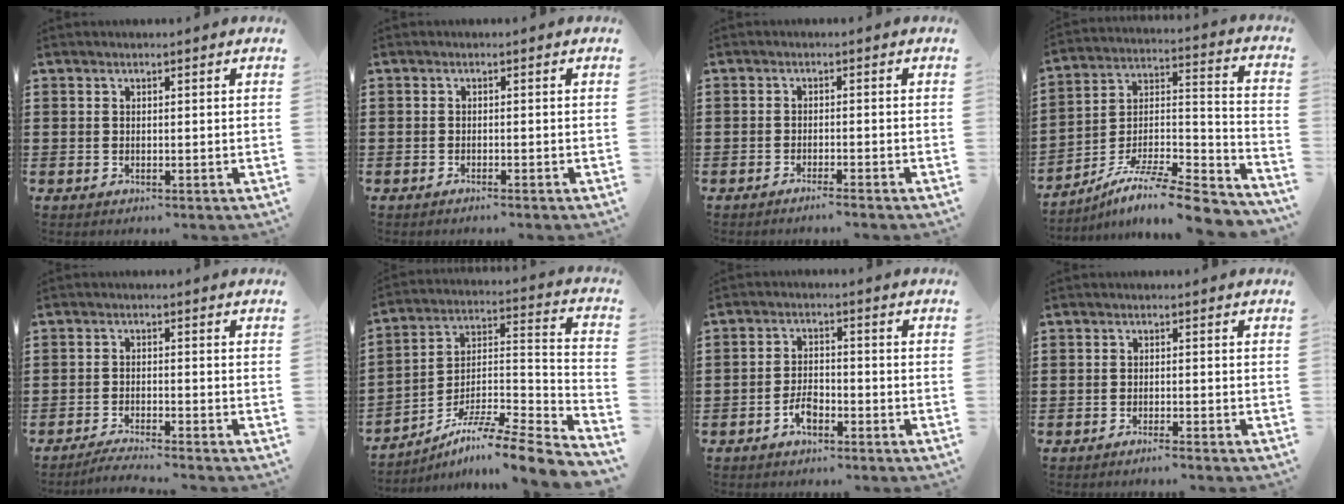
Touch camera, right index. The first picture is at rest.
{"total": 0.8, "force": [-0.7, -0.1, 0.2], "torque": [-0.006, -0.001, -0.015]}
{"total": 1.6, "force": [-1.5, -0.3, 0.6], "torque": [-0.009, 0.001, -0.028]}
{"total": 9.9, "force": [-8.1, 1.4, 5.5], "torque": [-0.088, 0.012, -0.158]}
{"total": 2.6, "force": [-2.6, -0.3, 0.5], "torque": [-0.009, 0.000, -0.052]}
{"total": 8.2, "force": [-6.6, 0.6, 4.9], "torque": [-0.081, 0.001, -0.133]}
{"total": 3.8, "force": [-2.3, 1.5, 2.5], "torque": [-0.060, 0.000, -0.046]}
{"total": 1.4, "force": [-1.3, -0.2, 0.5], "torque": [-0.008, 0.001, -0.025]}